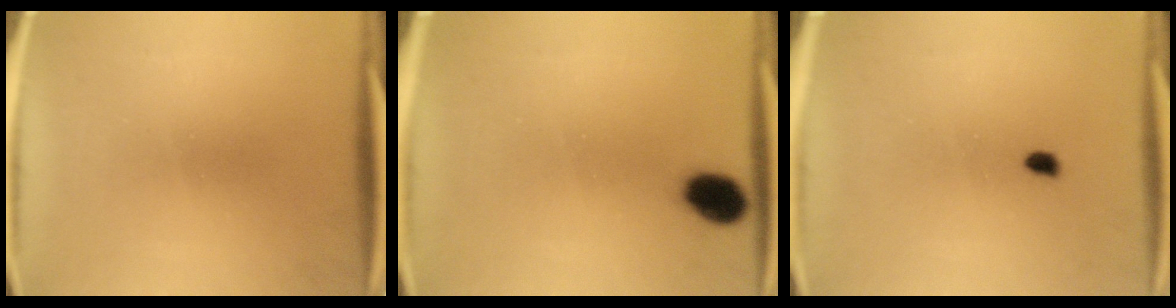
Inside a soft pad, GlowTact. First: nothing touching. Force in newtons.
{"total": 6.0}
{"total": 0.8}